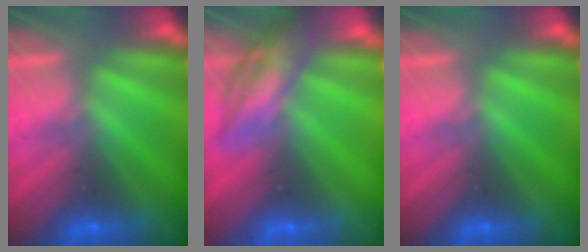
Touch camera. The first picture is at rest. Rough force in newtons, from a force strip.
{"total": 2.4}
{"total": 0.0}